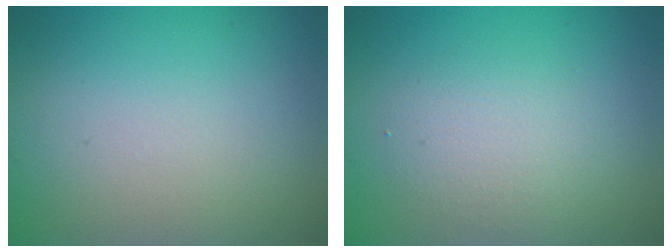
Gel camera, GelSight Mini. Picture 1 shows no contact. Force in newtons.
{"total": 2.4, "press": 2.4, "slide": 0.1}